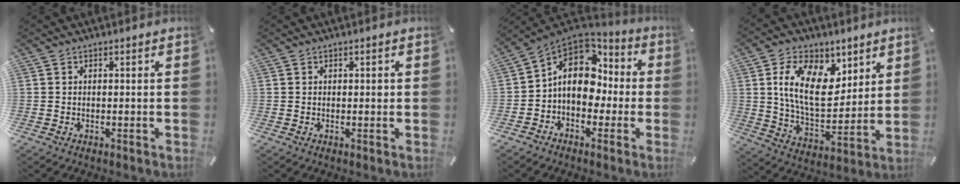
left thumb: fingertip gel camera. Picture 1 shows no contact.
{"total": 0.9, "force": [0.2, 0.6, 0.6], "torque": [-0.005, -0.001, 0.002]}
{"total": 12.7, "force": [0.6, 10.0, 7.8], "torque": [-0.143, 0.003, 0.011]}
{"total": 16.2, "force": [6.3, 10.1, 10.9], "torque": [-0.198, -0.015, 0.117]}